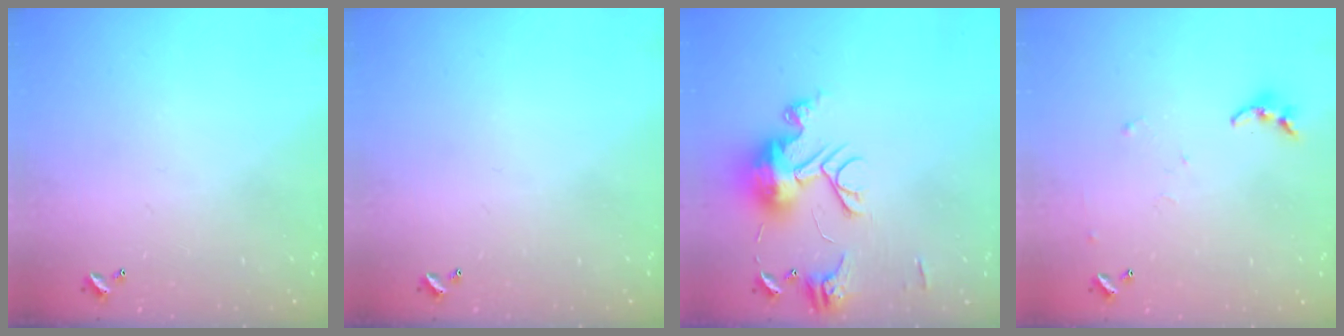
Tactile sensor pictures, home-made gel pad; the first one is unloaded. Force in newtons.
{"total": 0.0}
{"total": 13.5, "press": 13.5, "slide": 1.0}
{"total": 4.1, "press": 4.1, "slide": 0.4}